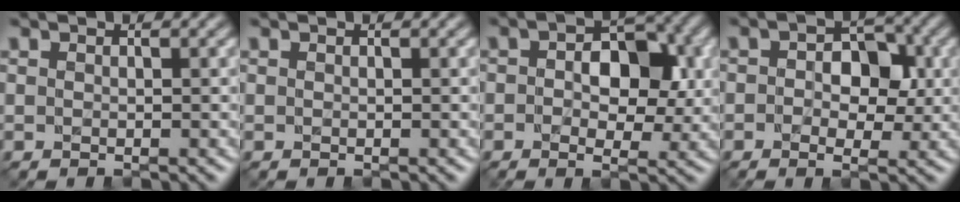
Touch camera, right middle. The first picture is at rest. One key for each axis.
{"total": 0.0}
{"total": 6.9, "fx": 0.7, "fy": 4.1, "fz": 5.5, "tx": -0.070, "ty": 0.007, "tz": 0.003}
{"total": 5.4, "fx": 0.4, "fy": 3.4, "fz": 4.2, "tx": -0.050, "ty": 0.004, "tz": -0.001}